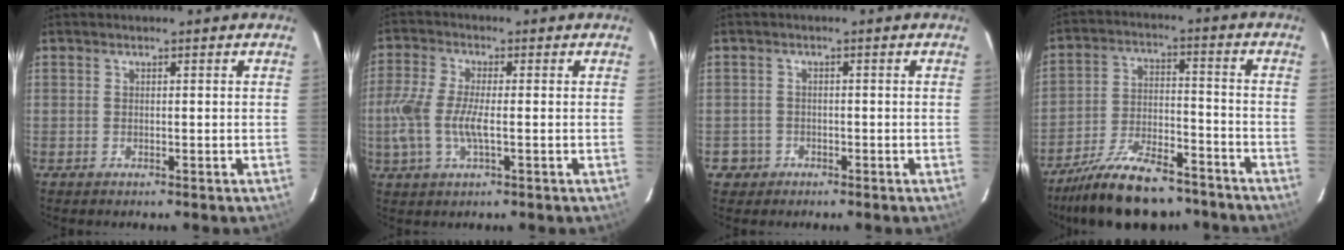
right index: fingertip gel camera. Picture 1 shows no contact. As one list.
[{"total": 8.2, "force": [-1.5, 2.6, 7.6], "torque": [-0.172, -0.001, -0.030]}, {"total": 3.2, "force": [-1.3, 2.9, 0.0], "torque": [-0.007, 0.015, -0.018]}, {"total": 18.7, "force": [-15.2, 6.4, 8.8], "torque": [-0.172, -0.011, -0.237]}]